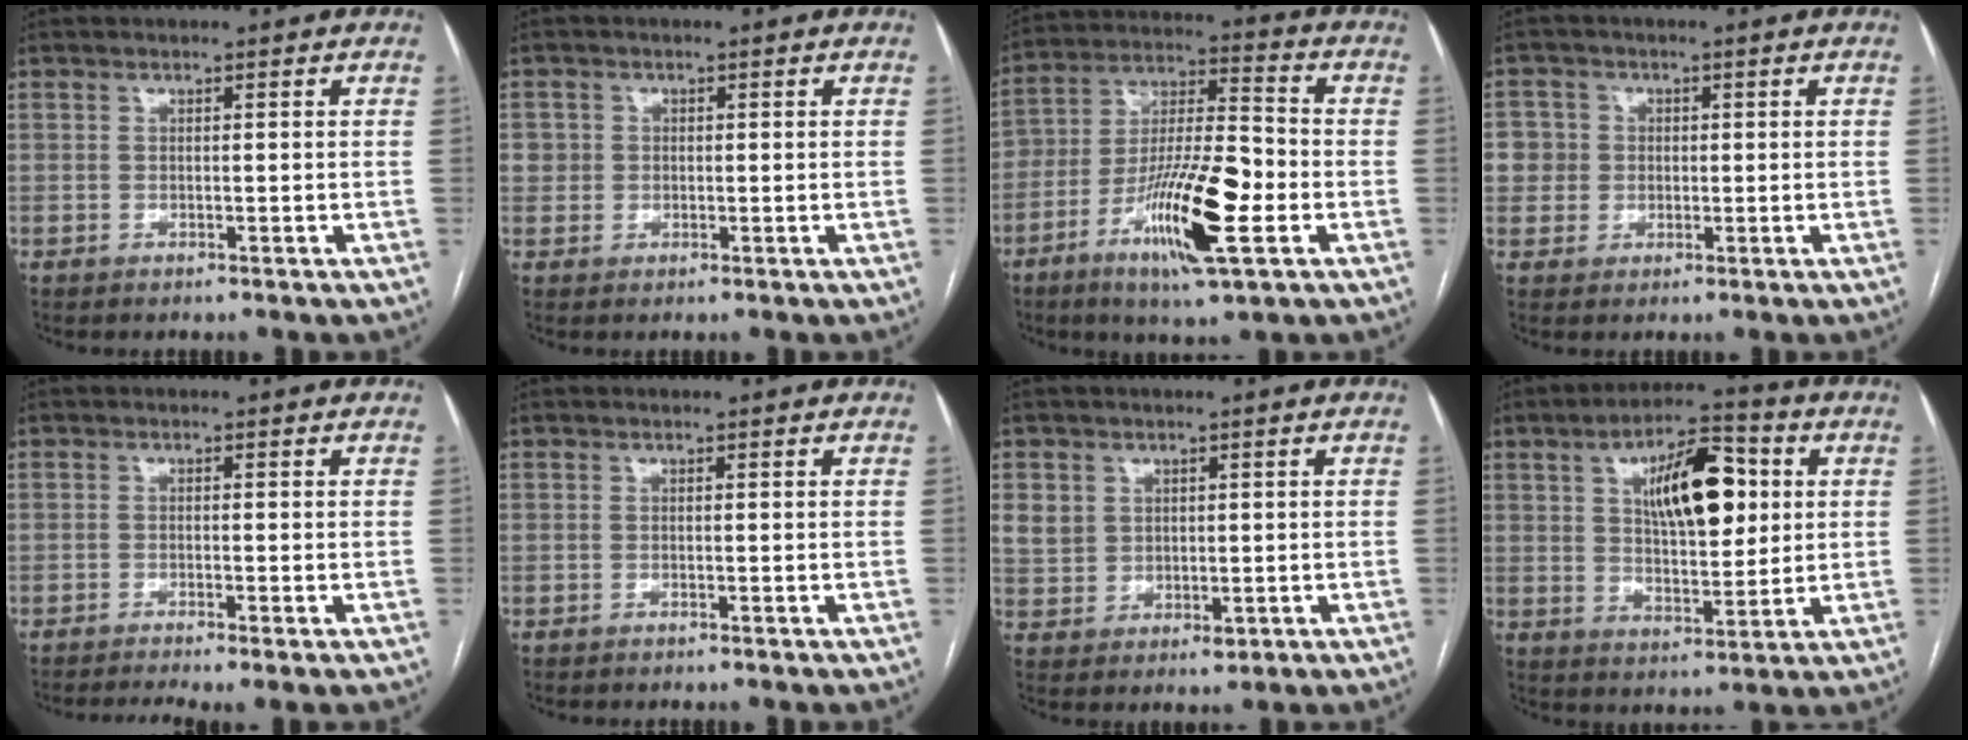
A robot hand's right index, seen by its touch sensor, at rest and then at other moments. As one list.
[{"total": 2.3, "force": [0.3, 2.3, 0.2], "torque": [0.009, 0.007, 0.004]}, {"total": 16.1, "force": [-5.9, 3.1, 14.6], "torque": [-0.271, -0.003, -0.100]}, {"total": 5.1, "force": [0.5, 5.1, 0.4], "torque": [-0.002, 0.016, 0.012]}, {"total": 5.1, "force": [-3.7, 0.2, 3.5], "torque": [-0.055, -0.005, -0.058]}, {"total": 0.0}, {"total": 5.4, "force": [1.5, 4.8, 1.9], "torque": [-0.036, 0.000, 0.040]}, {"total": 13.4, "force": [3.7, 5.1, 11.8], "torque": [-0.189, 0.018, 0.060]}]